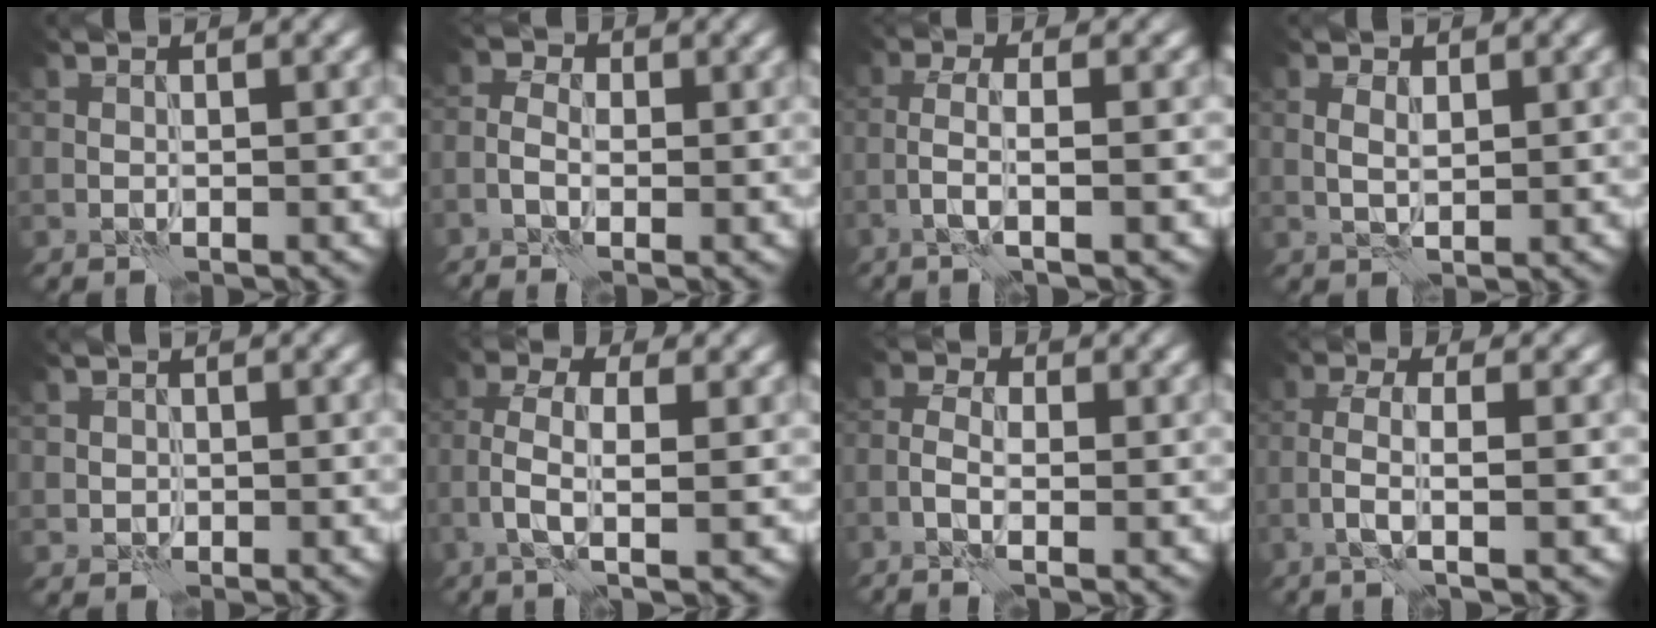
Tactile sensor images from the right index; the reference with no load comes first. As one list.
[{"total": 3.1, "force": [-0.9, 1.9, 2.3], "torque": [-0.040, 0.006, -0.019]}, {"total": 3.1, "force": [-1.2, 0.5, 2.9], "torque": [-0.056, 0.008, -0.031]}, {"total": 1.6, "force": [0.5, 0.8, 1.3], "torque": [-0.027, -0.001, 0.011]}, {"total": 0.9, "force": [0.1, 0.9, 0.1], "torque": [0.004, -0.002, -0.001]}, {"total": 4.2, "force": [-0.9, 1.5, 3.8], "torque": [-0.086, 0.006, -0.022]}, {"total": 3.5, "force": [-1.2, 1.6, 2.9], "torque": [-0.066, 0.000, -0.021]}, {"total": 3.4, "force": [-1.1, 0.6, 3.1], "torque": [-0.066, 0.006, -0.027]}]